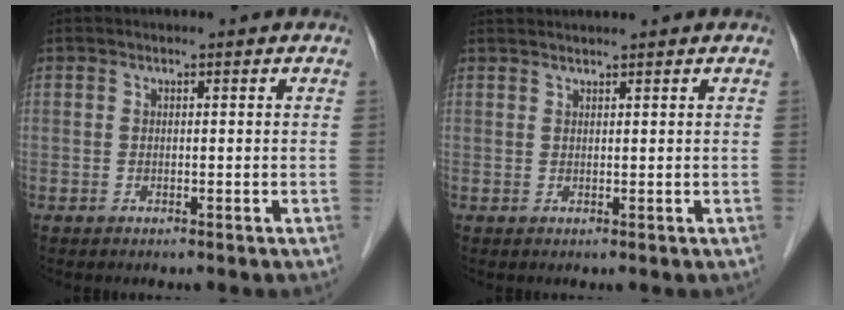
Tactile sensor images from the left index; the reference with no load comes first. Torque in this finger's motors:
{"motor_torque": [0.20, -0.38, 0.01, 0.00]}